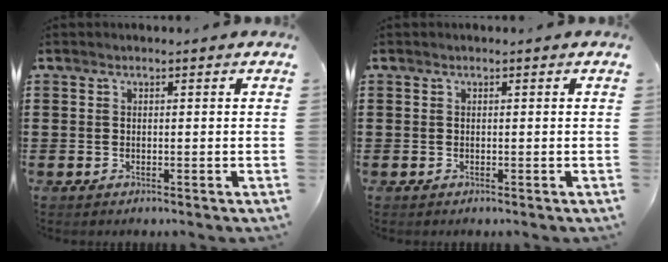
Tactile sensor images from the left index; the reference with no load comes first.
{"total": 0.0}